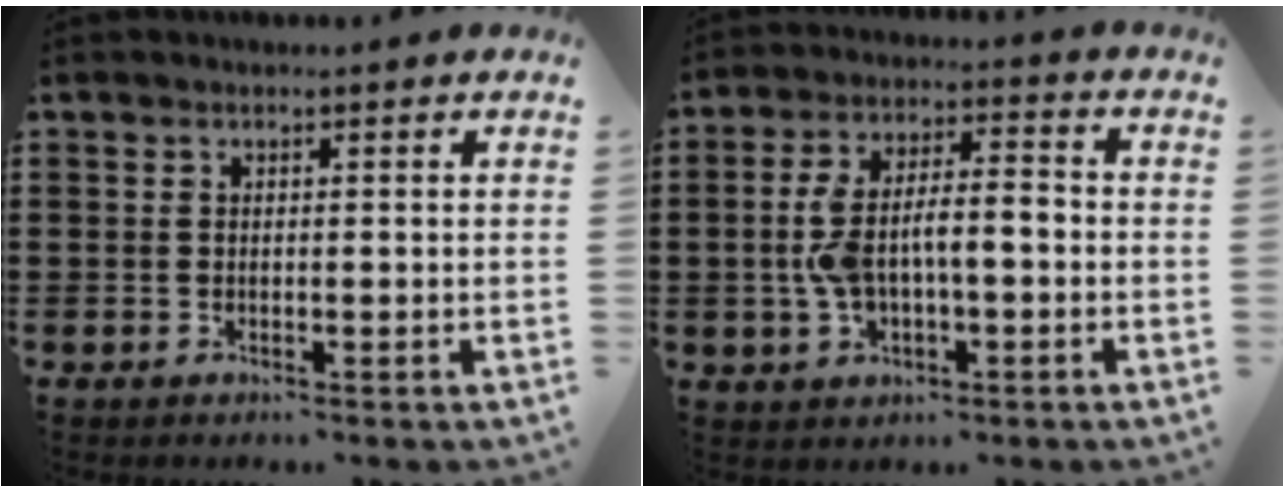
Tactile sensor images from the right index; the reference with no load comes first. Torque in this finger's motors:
{"motor_torque": [1.22, -0.91, 0.31, 0.21]}